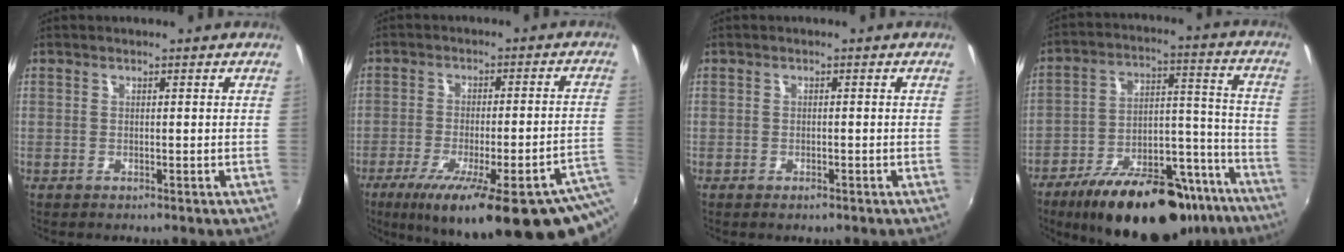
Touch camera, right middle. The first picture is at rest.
{"total": 26.2, "force": [-15.7, 4.8, 20.4], "torque": [-0.294, -0.058, -0.208]}
{"total": 1.2, "force": [-0.9, 0.6, 0.6], "torque": [-0.011, -0.002, -0.014]}
{"total": 27.2, "force": [-19.6, 11.1, 15.3], "torque": [-0.234, 0.024, -0.268]}